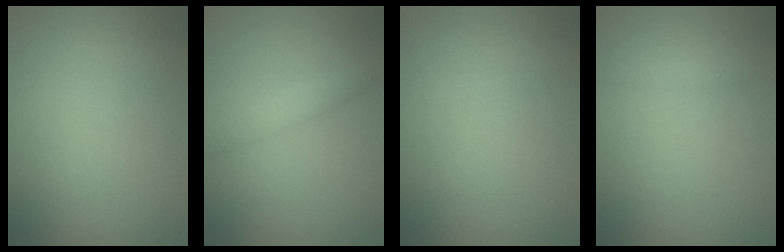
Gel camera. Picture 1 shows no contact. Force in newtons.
{"total": 2.2, "press": 2.2, "slide": 0.2}
{"total": 0.0}
{"total": 0.6, "press": 0.6, "slide": 0.0}